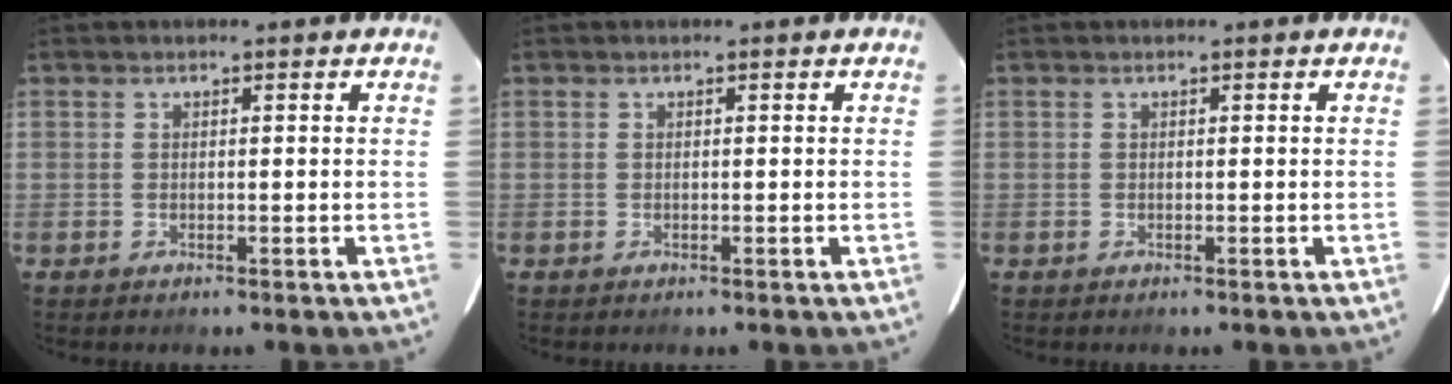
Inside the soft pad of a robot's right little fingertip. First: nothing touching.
{"total": 0.0}
{"total": 0.0}